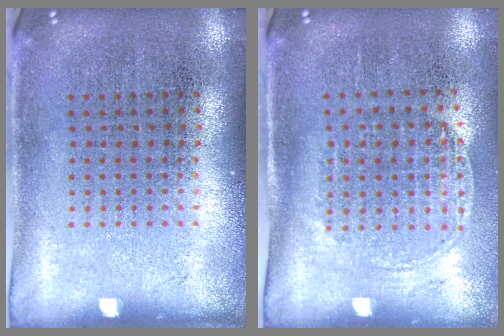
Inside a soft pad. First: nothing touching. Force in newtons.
{"total": 1.4, "press": 1.2, "slide": 0.8}